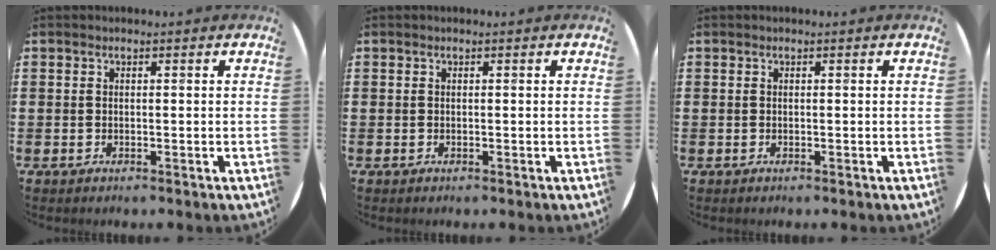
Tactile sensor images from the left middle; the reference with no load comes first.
{"total": 0.0}
{"total": 0.0}